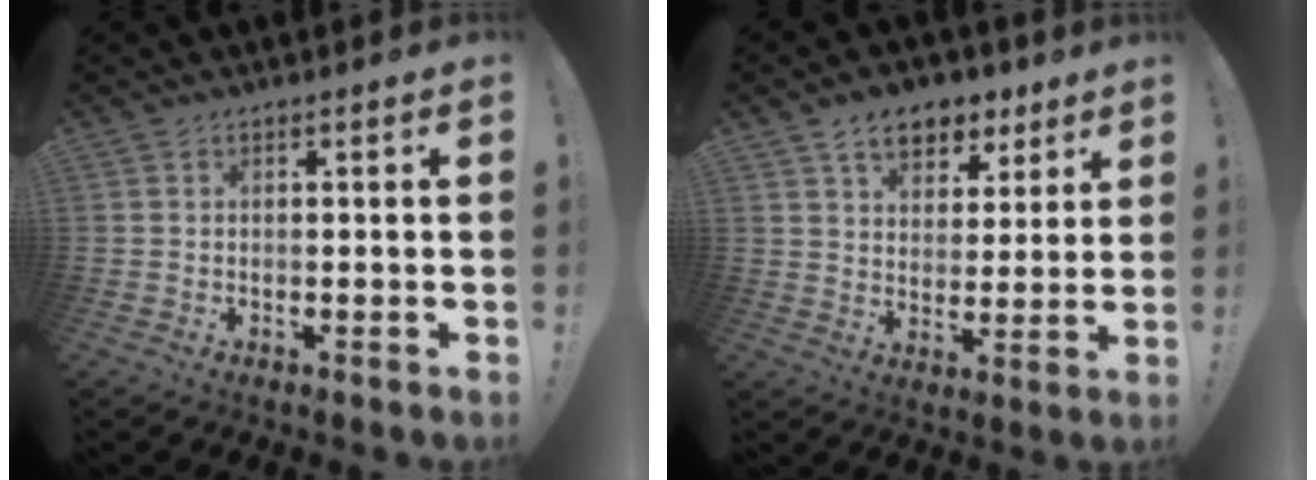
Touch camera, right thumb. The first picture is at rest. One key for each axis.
{"total": 10.2, "fx": 6.4, "fy": 6.5, "fz": 4.6, "tx": -0.062, "ty": -0.034, "tz": 0.120}